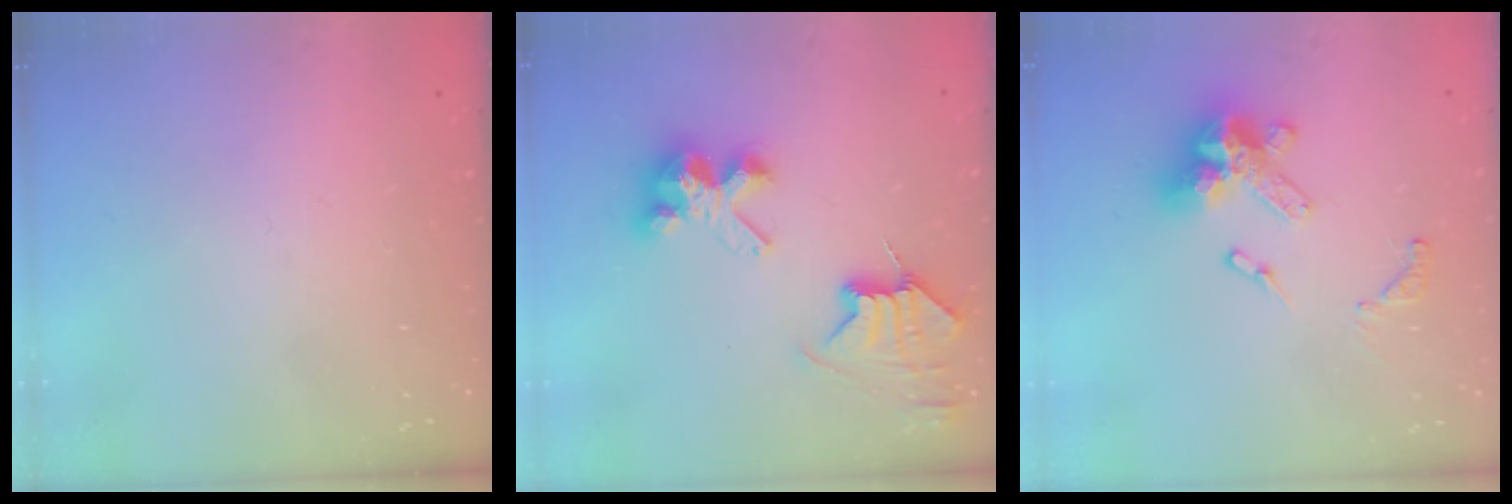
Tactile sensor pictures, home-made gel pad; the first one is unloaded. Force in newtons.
{"total": 8.6, "press": 8.5, "slide": 1.1}
{"total": 13.7, "press": 13.6, "slide": 1.5}